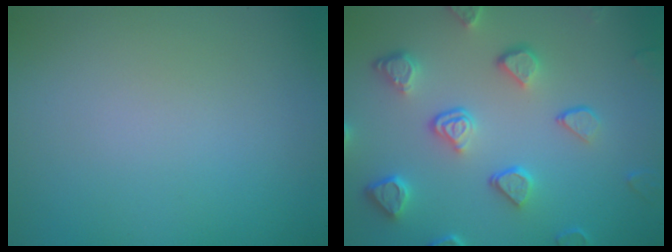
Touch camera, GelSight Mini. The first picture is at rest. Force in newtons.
{"total": 5.4, "press": 4.2, "slide": 3.4}